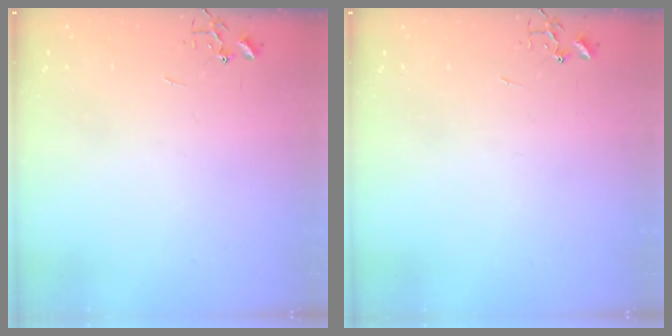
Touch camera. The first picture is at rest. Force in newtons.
{"total": 0.0}